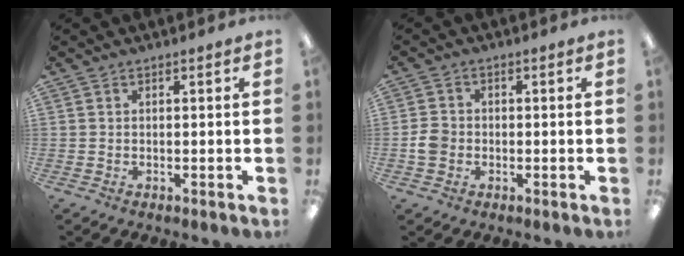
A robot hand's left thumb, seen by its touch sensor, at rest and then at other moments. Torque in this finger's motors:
{"motor_torque": [-0.04, 0.05, 0.02, -0.01, 0.00]}